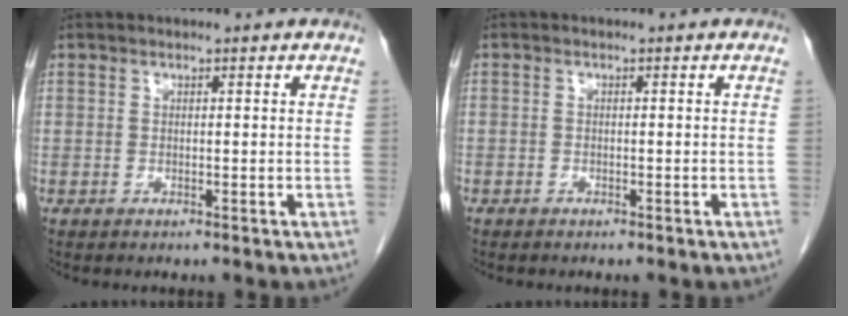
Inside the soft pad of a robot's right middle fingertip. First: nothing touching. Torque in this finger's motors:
{"motor_torque": [0.76, -0.98, -0.56, -0.21]}